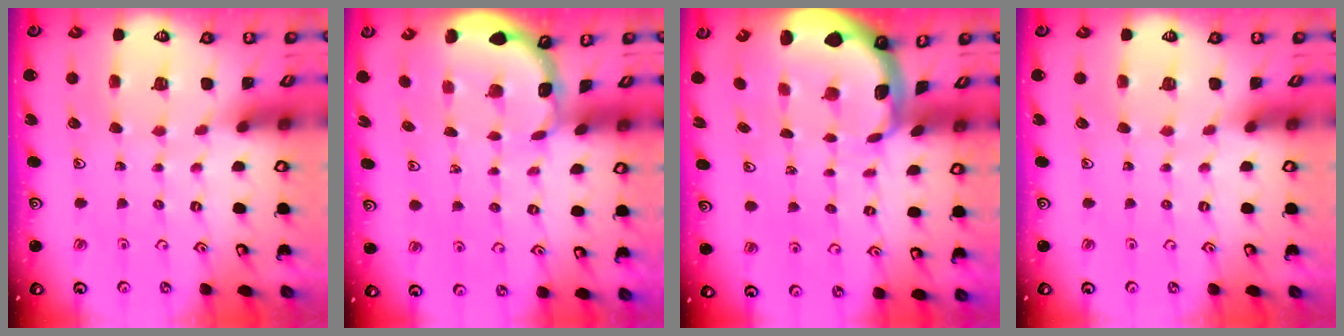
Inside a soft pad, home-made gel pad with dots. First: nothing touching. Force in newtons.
{"total": 2.0, "press": 2.0, "slide": 0.3}
{"total": 1.9, "press": 1.9, "slide": 0.4}
{"total": 0.0}